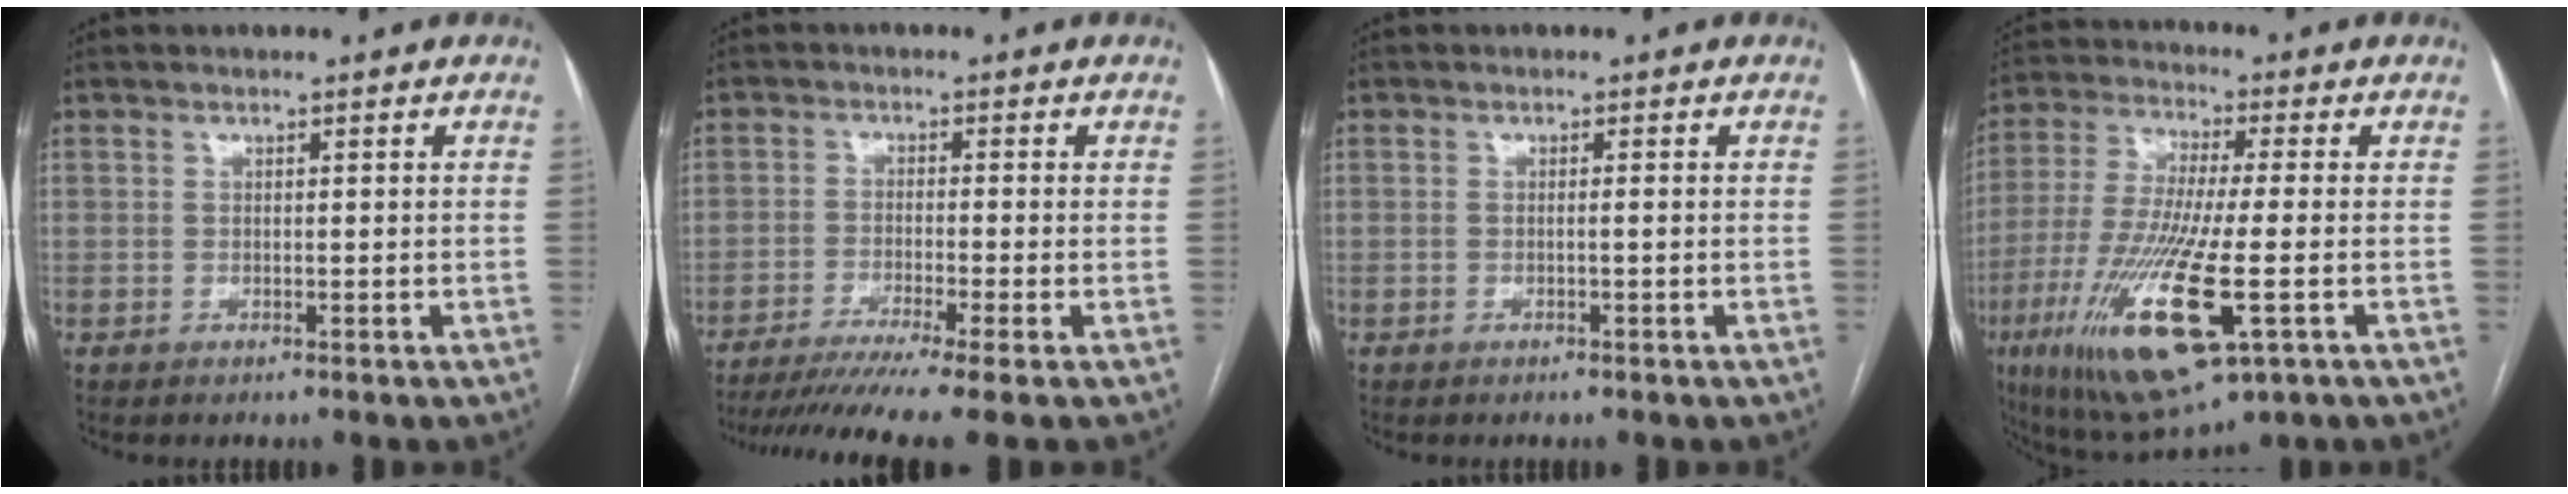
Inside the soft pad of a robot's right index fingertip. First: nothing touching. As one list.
[{"total": 10.9, "force": [-8.5, -1.6, 6.7], "torque": [-0.093, -0.026, -0.129]}, {"total": 0.6, "force": [-0.1, -0.1, 0.6], "torque": [-0.009, 0.001, -0.003]}, {"total": 18.3, "force": [-6.1, 2.9, 17.0], "torque": [-0.365, -0.040, -0.104]}]